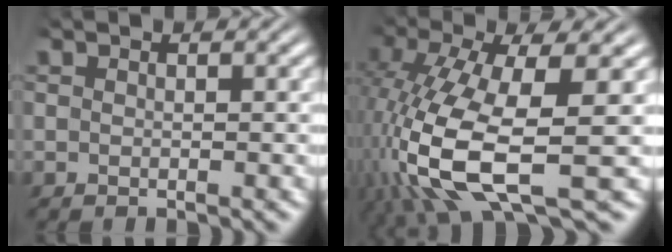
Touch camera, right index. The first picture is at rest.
{"total": 10.3, "force": [-2.7, 4.8, 8.6], "torque": [-0.200, -0.062, -0.007]}